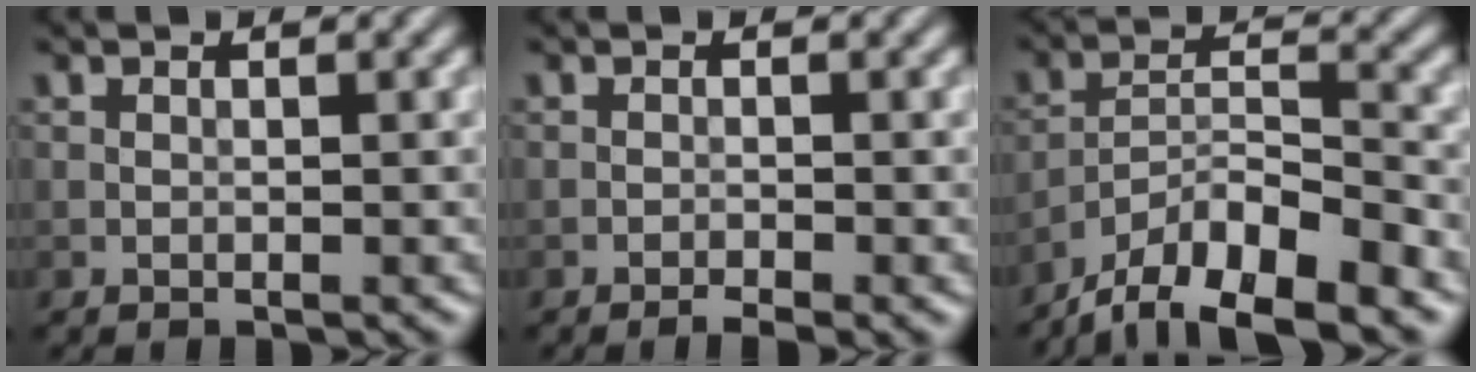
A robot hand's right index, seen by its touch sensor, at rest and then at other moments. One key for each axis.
{"total": 1.3, "fx": -0.9, "fy": 0.2, "fz": 1.0, "tx": -0.016, "ty": 0.002, "tz": -0.014}
{"total": 9.7, "fx": -7.5, "fy": 2.7, "fz": 5.4, "tx": -0.085, "ty": 0.004, "tz": -0.135}